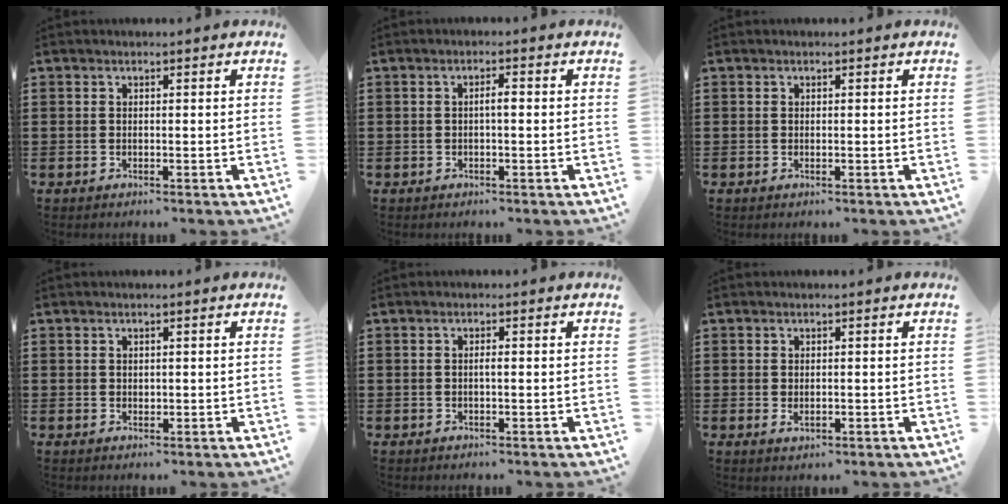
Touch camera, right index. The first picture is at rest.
{"total": 1.5, "force": [-0.2, 0.3, 1.5], "torque": [-0.028, 0.003, -0.004]}
{"total": 0.0}
{"total": 0.8, "force": [0.4, 0.6, 0.2], "torque": [-0.006, 0.003, 0.007]}
{"total": 0.8, "force": [-0.1, 0.1, 0.8], "torque": [-0.015, -0.003, -0.001]}
{"total": 1.1, "force": [0.0, 0.6, 0.9], "torque": [-0.019, 0.002, 0.001]}